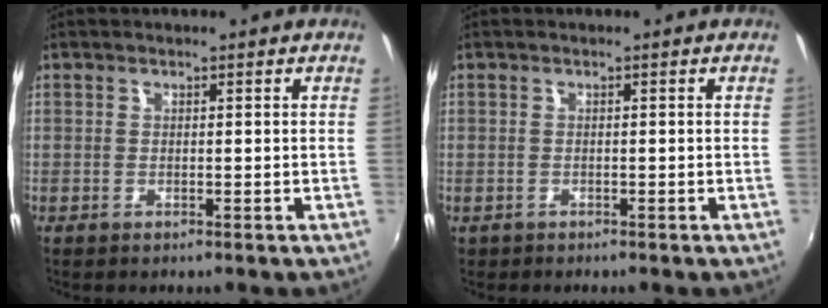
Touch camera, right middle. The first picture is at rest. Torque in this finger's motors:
{"motor_torque": [-0.11, -0.03, 0.04, -0.01]}